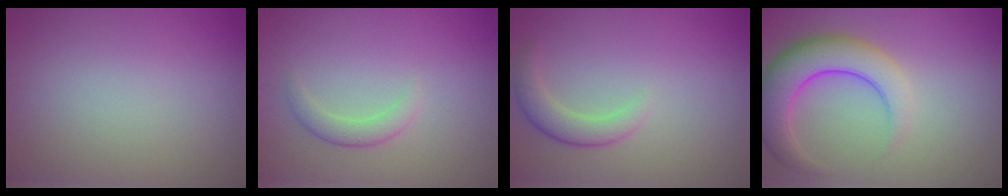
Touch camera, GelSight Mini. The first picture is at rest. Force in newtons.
{"total": 1.7, "press": 1.7, "slide": 0.1}
{"total": 2.5, "press": 2.5, "slide": 0.3}
{"total": 6.2, "press": 6.2, "slide": 0.6}